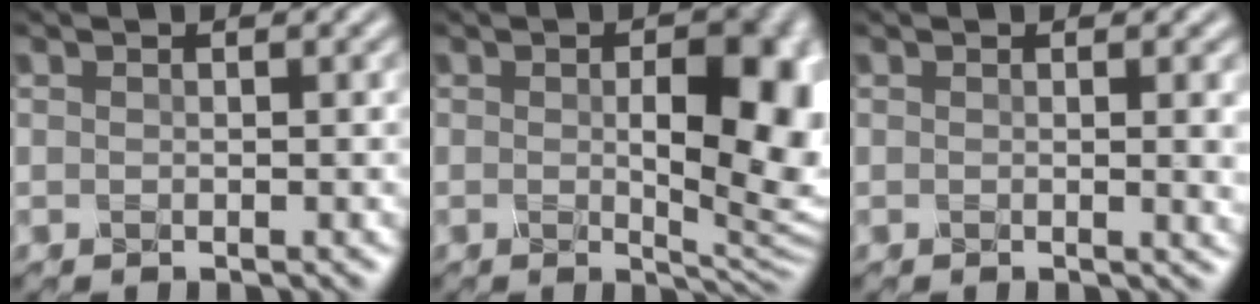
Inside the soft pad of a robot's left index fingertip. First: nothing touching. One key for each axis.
{"total": 8.5, "fx": 0.4, "fy": 4.0, "fz": 7.5, "tx": -0.109, "ty": -0.010, "tz": 0.013}
{"total": 1.8, "fx": 0.6, "fy": 0.5, "fz": 1.6, "tx": -0.030, "ty": -0.003, "tz": 0.013}